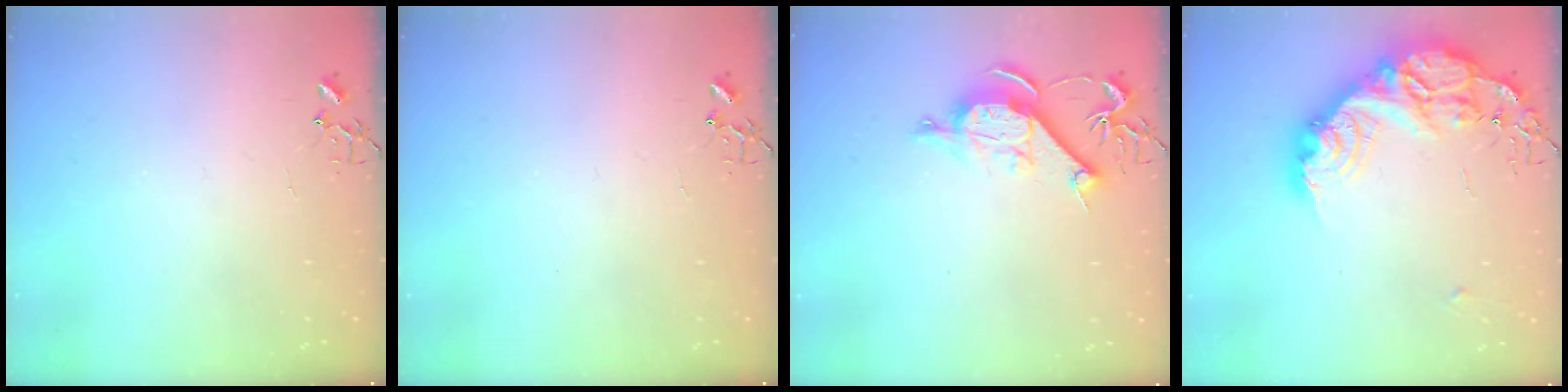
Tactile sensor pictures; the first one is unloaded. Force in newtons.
{"total": 0.0}
{"total": 10.4, "press": 10.4, "slide": 1.2}
{"total": 24.7, "press": 24.6, "slide": 2.0}